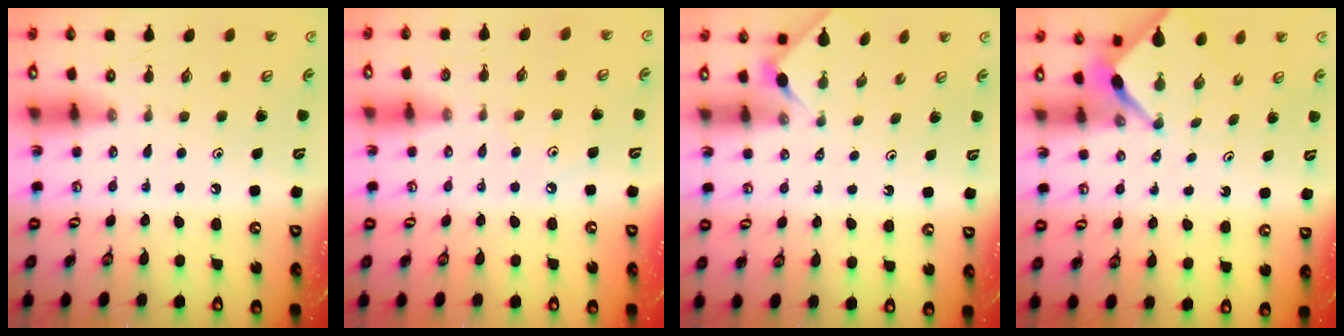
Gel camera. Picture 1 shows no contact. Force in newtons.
{"total": 3.3, "press": 3.3, "slide": 0.4}
{"total": 1.9, "press": 1.8, "slide": 0.4}
{"total": 2.6, "press": 2.6, "slide": 0.3}